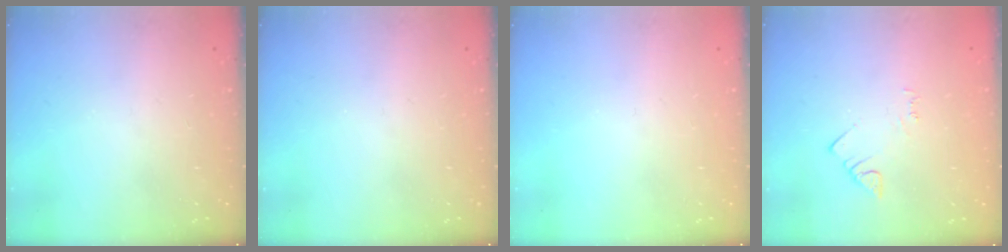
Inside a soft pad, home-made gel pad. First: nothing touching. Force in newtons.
{"total": 0.0}
{"total": 0.0}
{"total": 2.5, "press": 2.5, "slide": 0.4}